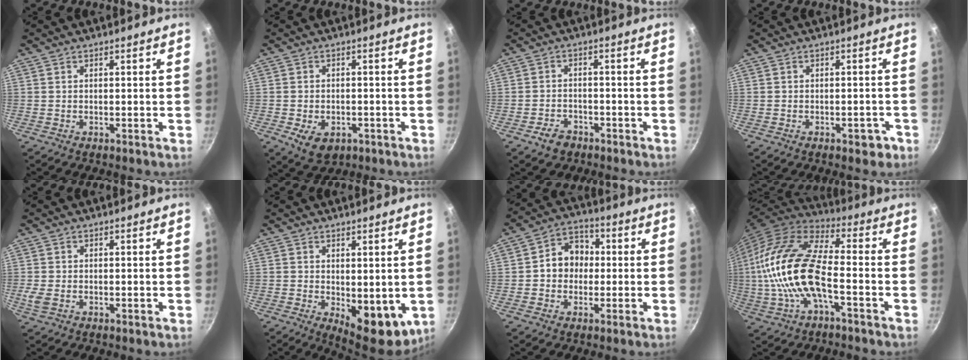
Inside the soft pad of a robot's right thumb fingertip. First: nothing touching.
{"total": 6.6, "force": [-2.3, 4.5, 4.2], "torque": [-0.058, 0.005, -0.027]}
{"total": 4.2, "force": [-2.7, 2.8, 1.6], "torque": [-0.021, 0.028, -0.041]}
{"total": 3.2, "force": [-1.6, 1.8, 2.0], "torque": [-0.005, 0.022, -0.010]}
{"total": 2.4, "force": [-0.5, 1.6, 1.7], "torque": [-0.034, -0.002, -0.008]}
{"total": 9.3, "force": [-0.5, 4.8, 8.0], "torque": [-0.081, -0.013, 0.007]}
{"total": 8.8, "force": [0.0, 7.5, 4.7], "torque": [-0.031, 0.021, -0.015]}
{"total": 19.4, "force": [-3.0, 8.4, 17.2], "torque": [-0.334, 0.031, -0.068]}